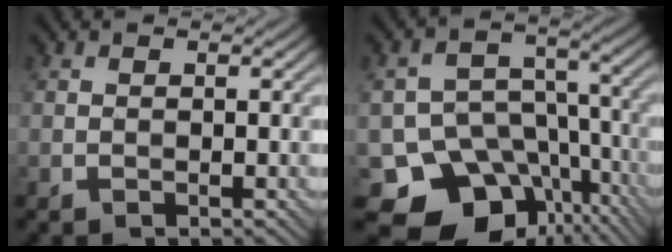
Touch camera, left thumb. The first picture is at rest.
{"total": 16.4, "force": [-9.2, 12.1, 6.2], "torque": [-0.119, -0.033, -0.124]}